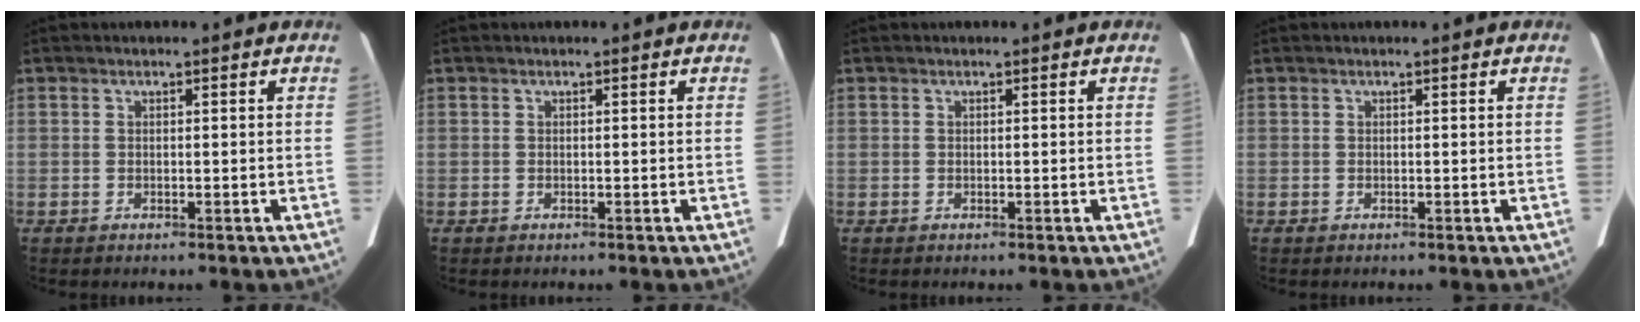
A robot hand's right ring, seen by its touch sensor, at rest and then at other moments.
{"total": 0.0}
{"total": 0.0}
{"total": 0.0}